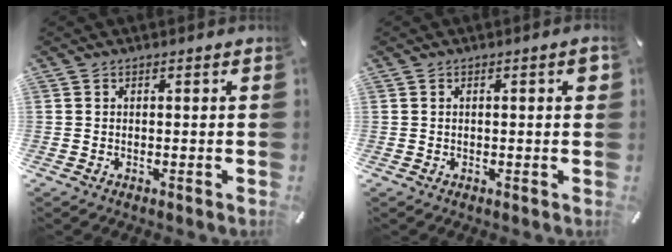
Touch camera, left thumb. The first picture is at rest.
{"total": 2.3, "force": [0.3, 0.5, 2.3], "torque": [-0.033, -0.001, 0.002]}